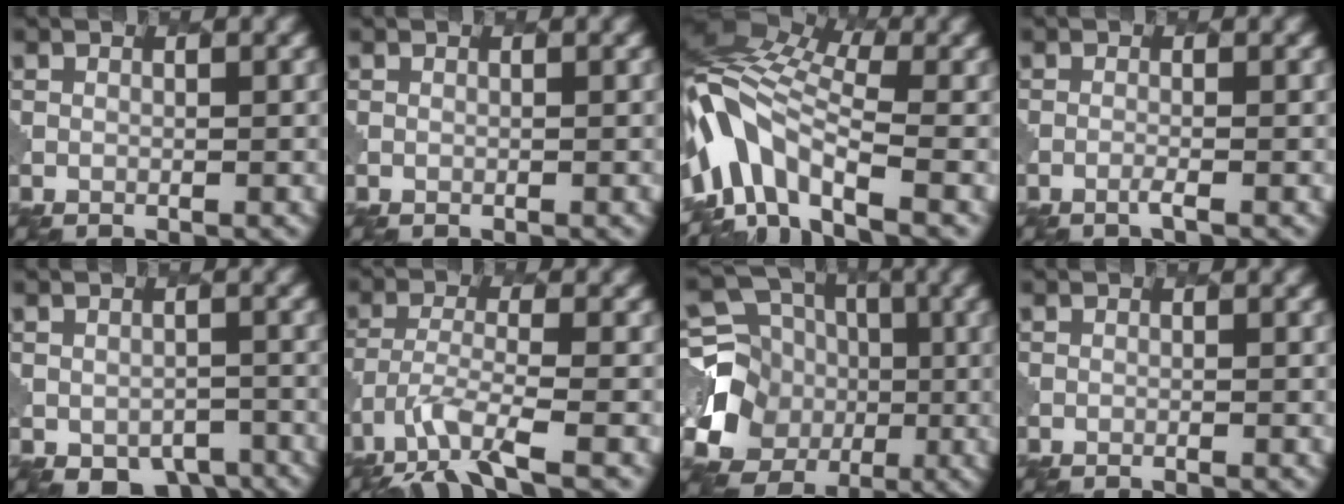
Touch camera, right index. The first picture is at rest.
{"total": 0.0}
{"total": 10.0, "force": [-3.0, 5.1, 8.1], "torque": [-0.148, 0.015, -0.071]}
{"total": 0.7, "force": [-0.5, 0.1, 0.6], "torque": [-0.008, 0.000, -0.016]}
{"total": 4.4, "force": [-2.7, 2.7, 2.2], "torque": [-0.022, -0.023, -0.026]}
{"total": 5.1, "force": [-3.3, 1.1, 3.7], "torque": [-0.077, -0.013, -0.068]}
{"total": 9.4, "force": [-1.1, 8.6, 3.7], "torque": [-0.075, -0.017, -0.023]}
{"total": 0.6, "force": [-0.4, 0.2, 0.3], "torque": [0.004, -0.005, -0.012]}